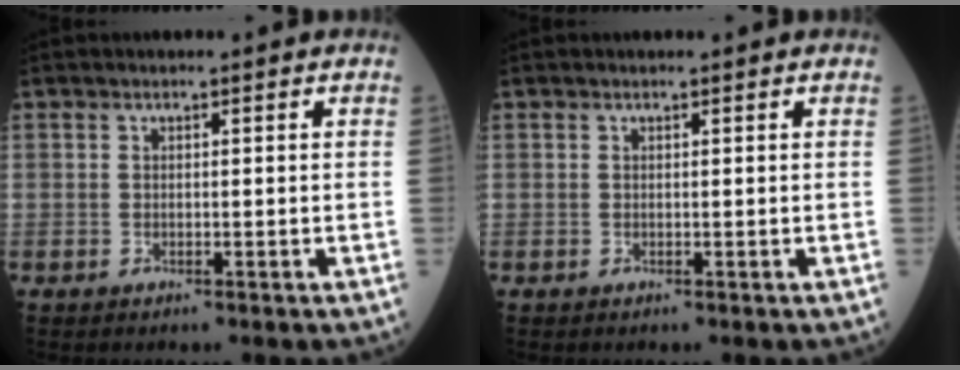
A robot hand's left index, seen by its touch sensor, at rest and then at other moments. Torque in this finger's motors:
{"motor_torque": [0.18, -0.07, -0.02, -0.01]}